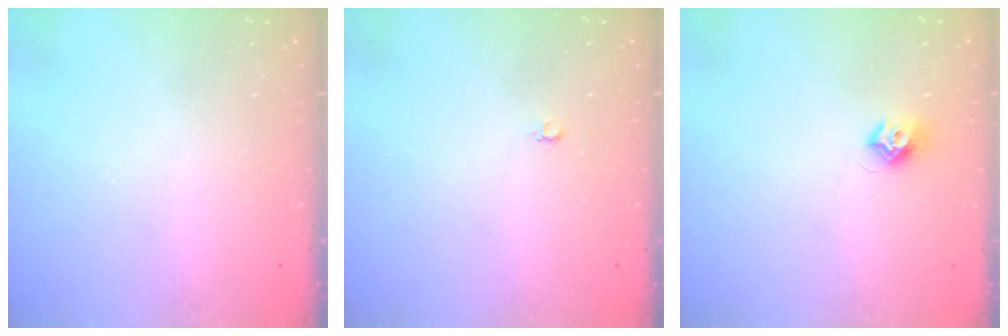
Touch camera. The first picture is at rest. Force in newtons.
{"total": 2.2, "press": 2.2, "slide": 0.2}
{"total": 7.3, "press": 7.3, "slide": 0.6}